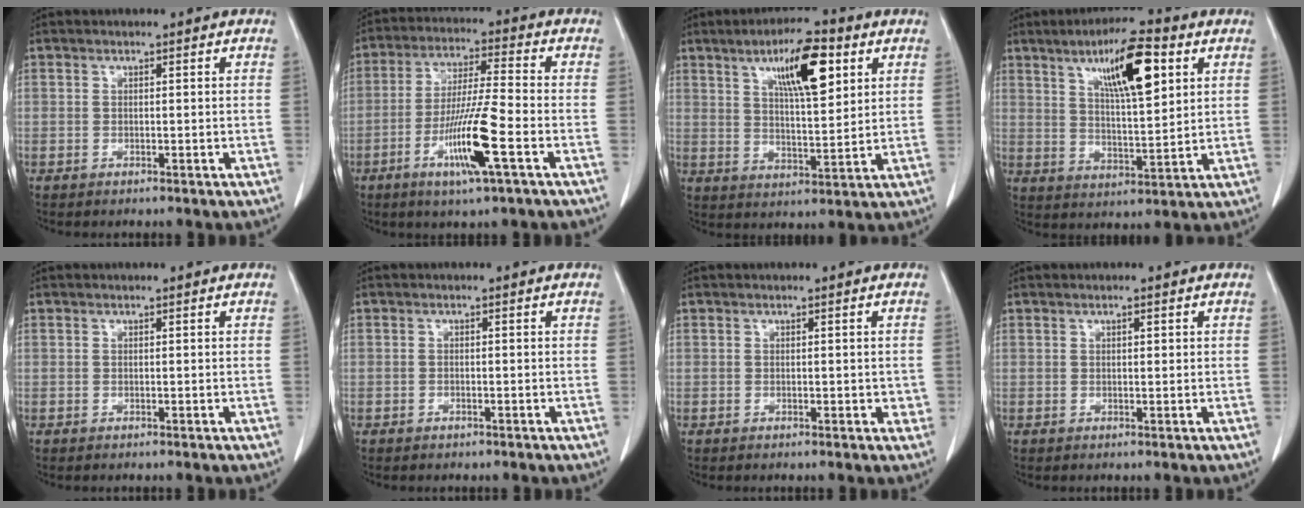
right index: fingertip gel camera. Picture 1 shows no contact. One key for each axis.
{"total": 11.4, "fx": -4.4, "fy": -0.1, "fz": 10.5, "tx": -0.205, "ty": -0.014, "tz": -0.082}
{"total": 11.1, "fx": 5.2, "fy": 2.5, "fz": 9.5, "tx": -0.163, "ty": 0.006, "tz": 0.088}
{"total": 12.1, "fx": 5.5, "fy": 2.2, "fz": 10.5, "tx": -0.181, "ty": 0.006, "tz": 0.094}
{"total": 0.0}
{"total": 0.6, "fx": -0.4, "fy": 0.4, "fz": 0.1, "tx": -0.003, "ty": 0.001, "tz": -0.004}
{"total": 1.3, "fx": -0.1, "fy": 0.8, "fz": 1.0, "tx": -0.008, "ty": 0.002, "tz": 0.001}
{"total": 0.8, "fx": 0.4, "fy": 0.2, "fz": 0.6, "tx": -0.013, "ty": 0.000, "tz": 0.006}